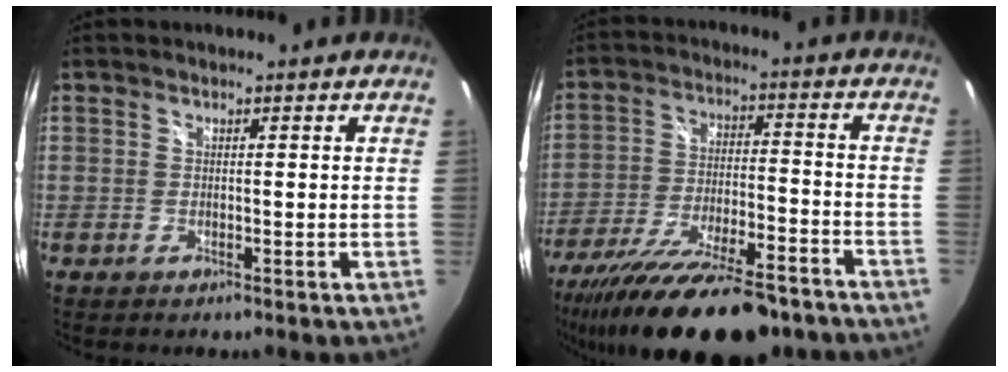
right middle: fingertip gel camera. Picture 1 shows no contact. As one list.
[{"total": 24.5, "force": [-19.1, 6.8, 13.7], "torque": [-0.256, -0.055, -0.291]}]